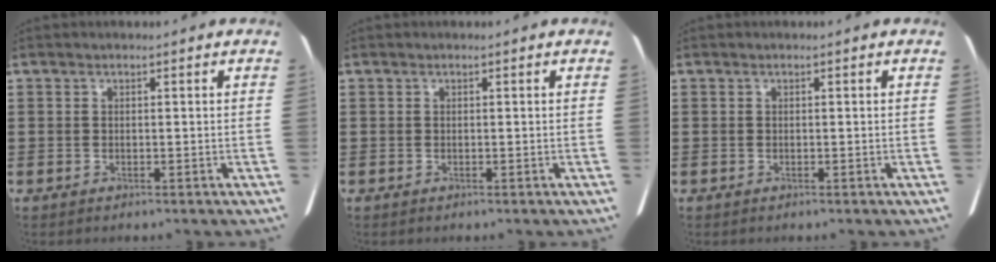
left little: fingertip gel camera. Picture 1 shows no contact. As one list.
[{"total": 0.0}, {"total": 0.0}]